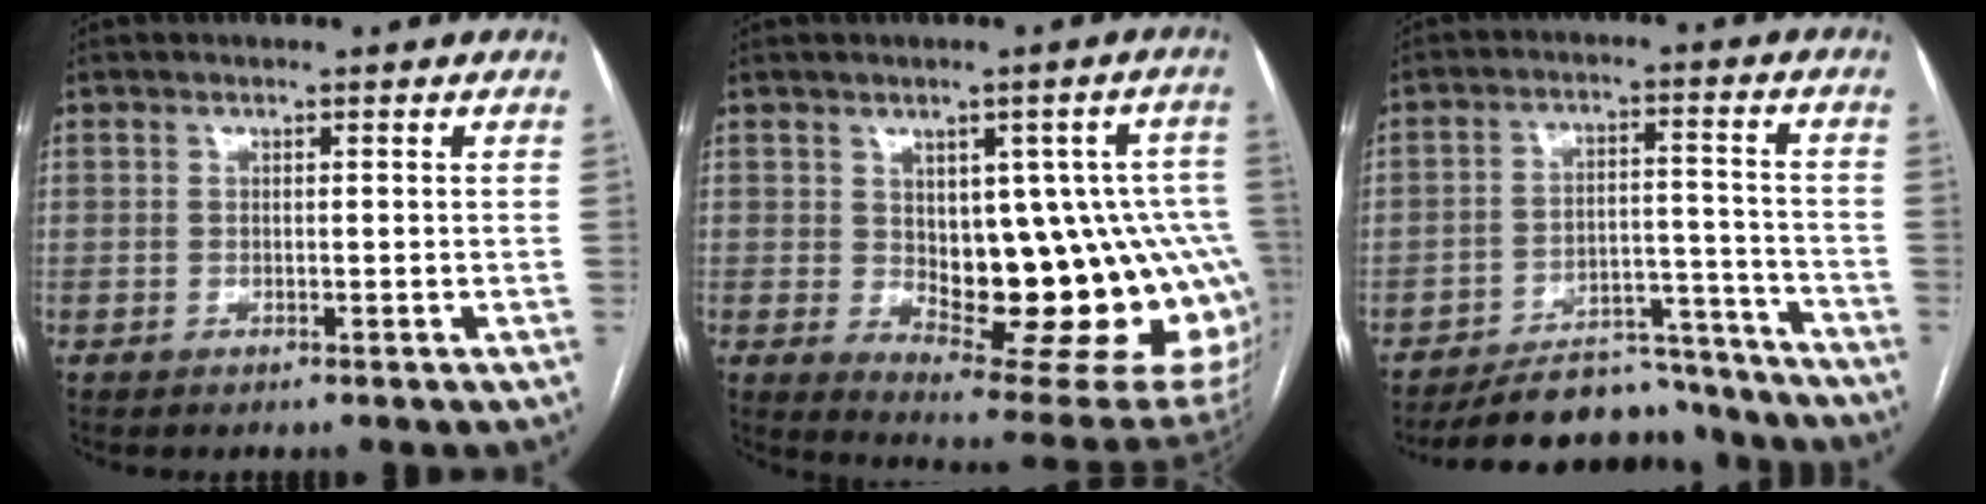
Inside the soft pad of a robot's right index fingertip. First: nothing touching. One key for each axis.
{"total": 21.3, "fx": -1.3, "fy": 8.4, "fz": 19.5, "tx": -0.172, "ty": 0.019, "tz": 0.014}
{"total": 14.1, "fx": -13.4, "fy": 3.9, "fz": 2.1, "tx": -0.013, "ty": 0.034, "tz": -0.192}